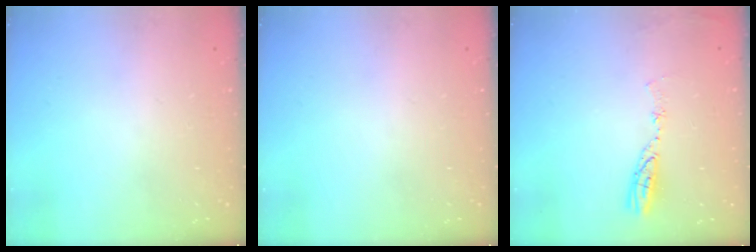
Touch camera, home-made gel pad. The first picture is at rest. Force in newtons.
{"total": 0.0}
{"total": 5.9, "press": 5.8, "slide": 0.7}